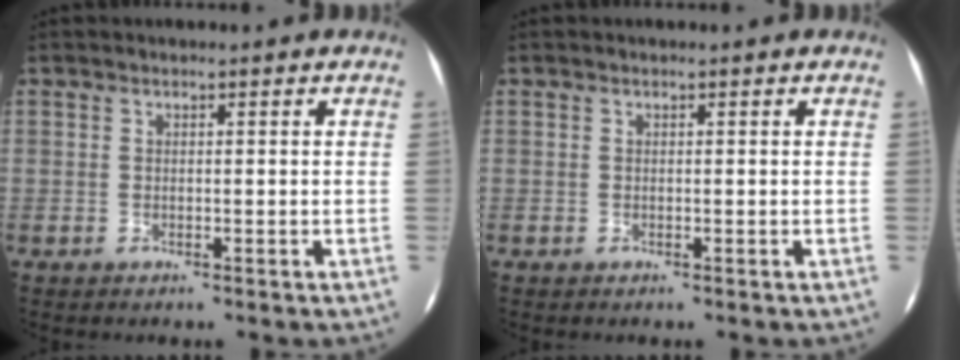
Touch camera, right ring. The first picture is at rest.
{"total": 0.0}